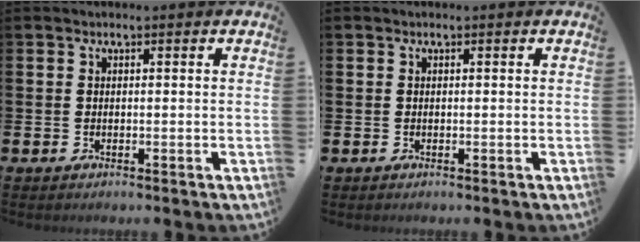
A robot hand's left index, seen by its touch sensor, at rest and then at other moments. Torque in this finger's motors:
{"motor_torque": [-0.23, -0.11, 0.04, 0.02]}